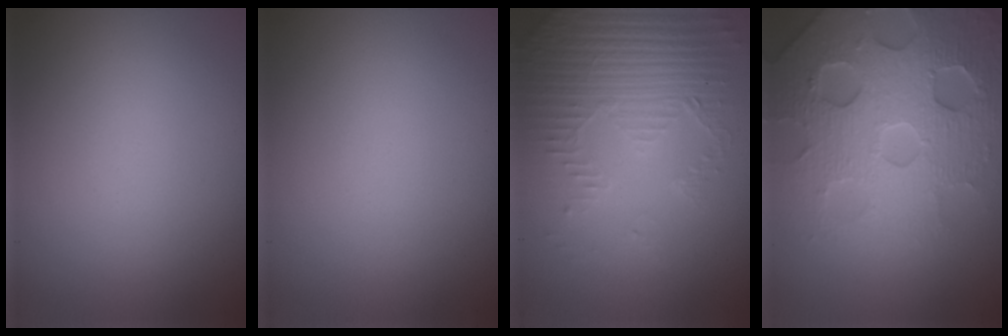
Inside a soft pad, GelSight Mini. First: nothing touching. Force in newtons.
{"total": 0.0}
{"total": 5.1, "press": 3.5, "slide": 3.7}
{"total": 7.0, "press": 6.8, "slide": 1.6}